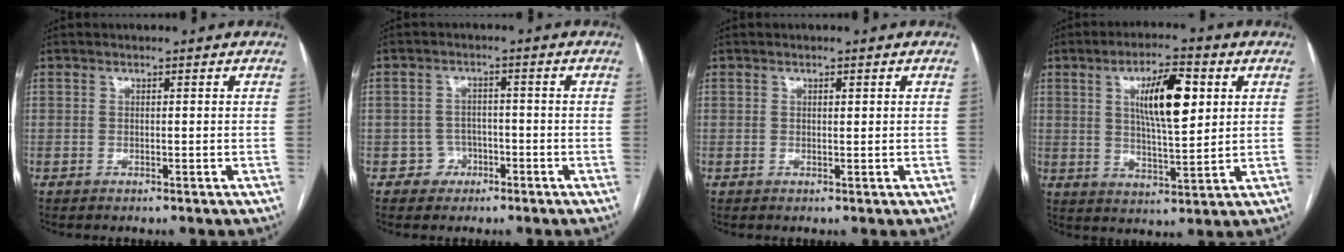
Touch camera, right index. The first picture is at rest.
{"total": 3.4, "force": [-1.6, 3.0, -0.2], "torque": [0.016, 0.017, -0.025]}
{"total": 0.7, "force": [0.3, 0.2, 0.6], "torque": [-0.012, 0.000, 0.005]}
{"total": 10.7, "force": [3.2, 2.5, 9.9], "torque": [-0.171, 0.006, 0.057]}